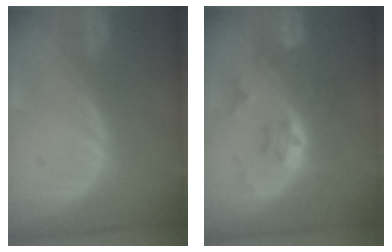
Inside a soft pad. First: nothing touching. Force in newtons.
{"total": 5.9, "press": 5.3, "slide": 2.5}